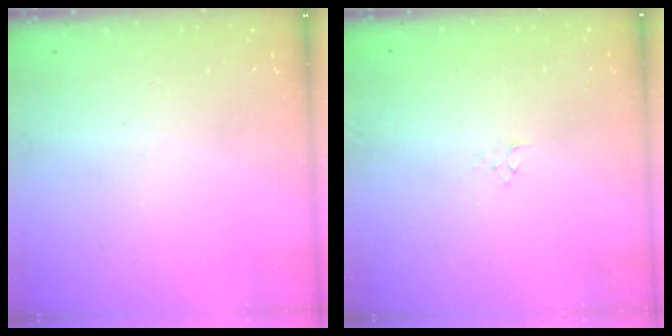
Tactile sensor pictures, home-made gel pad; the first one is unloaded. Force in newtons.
{"total": 2.9, "press": 2.9, "slide": 0.3}